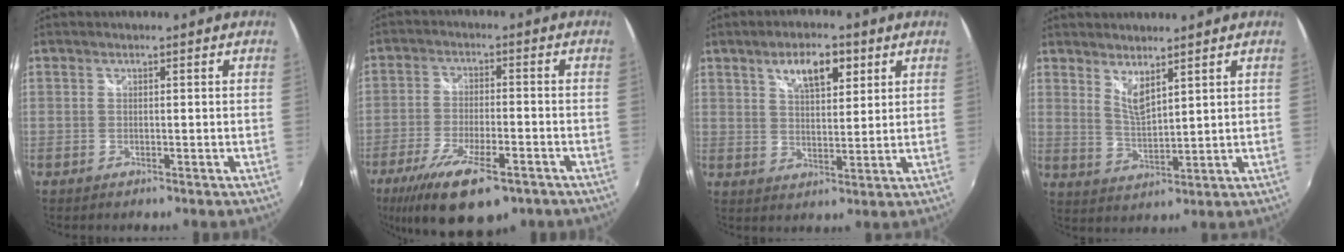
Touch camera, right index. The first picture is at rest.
{"total": 15.4, "force": [-9.8, 5.1, 10.7], "torque": [-0.219, -0.042, -0.164]}
{"total": 7.9, "force": [4.2, 3.3, 5.8], "torque": [-0.096, 0.015, 0.072]}
{"total": 4.7, "force": [3.6, 1.0, 2.8], "torque": [-0.049, -0.010, 0.064]}